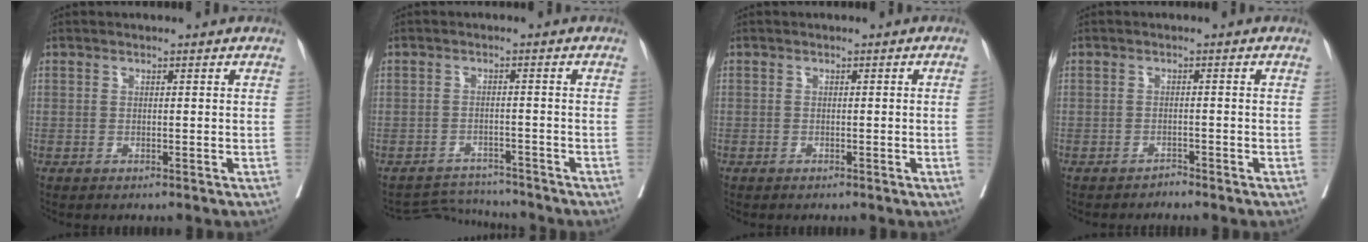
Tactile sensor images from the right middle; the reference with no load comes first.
{"total": 4.3, "force": [-3.9, 0.4, -1.7], "torque": [0.026, 0.005, -0.058]}
{"total": 0.8, "force": [-0.2, -0.2, 0.8], "torque": [-0.009, 0.000, -0.003]}
{"total": 0.9, "force": [-0.9, 0.0, -0.2], "torque": [0.004, -0.004, -0.016]}